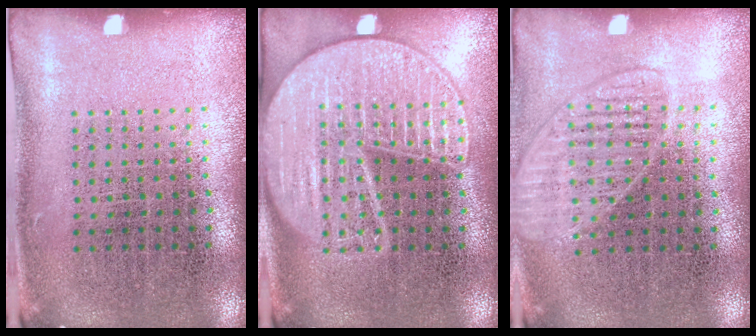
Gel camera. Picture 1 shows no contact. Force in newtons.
{"total": 3.2, "press": 3.1, "slide": 0.5}
{"total": 1.5, "press": 1.4, "slide": 0.5}